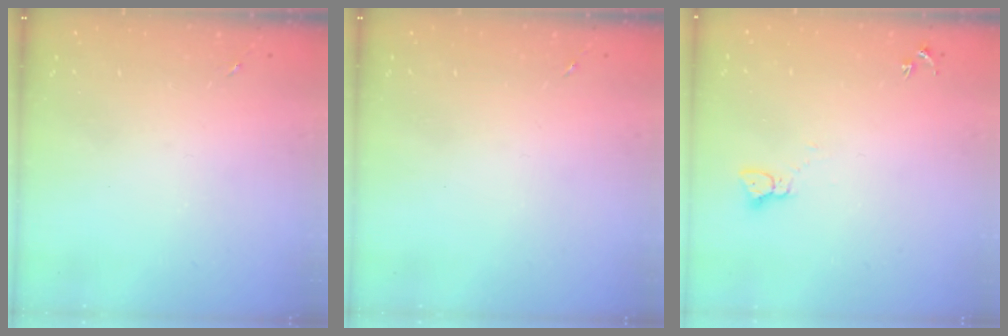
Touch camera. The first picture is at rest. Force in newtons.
{"total": 0.0}
{"total": 2.3, "press": 2.3, "slide": 0.3}